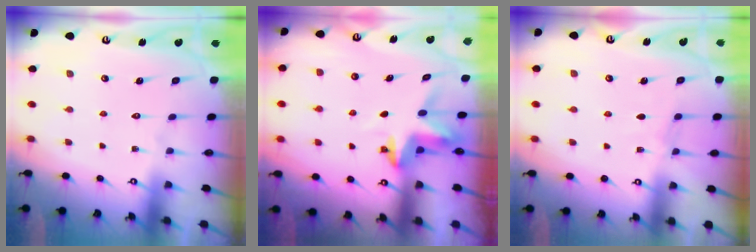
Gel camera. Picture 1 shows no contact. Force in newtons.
{"total": 3.8, "press": 3.8, "slide": 0.3}
{"total": 3.8, "press": 3.8, "slide": 0.4}